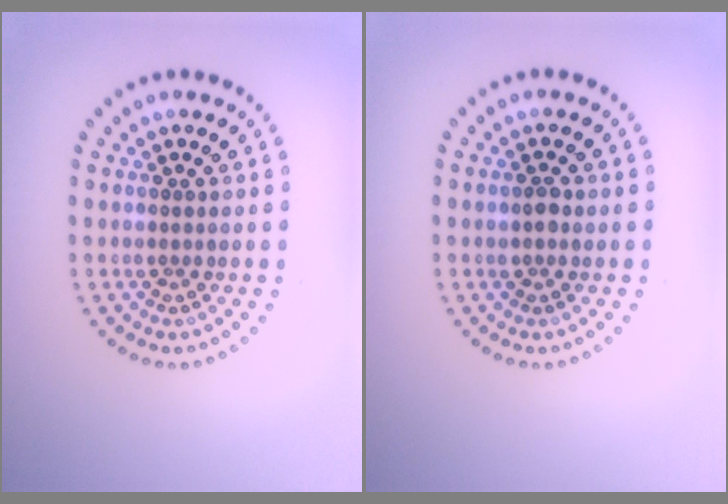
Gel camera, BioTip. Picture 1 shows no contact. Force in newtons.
{"total": 1.0, "press": 1.0, "slide": 0.1}